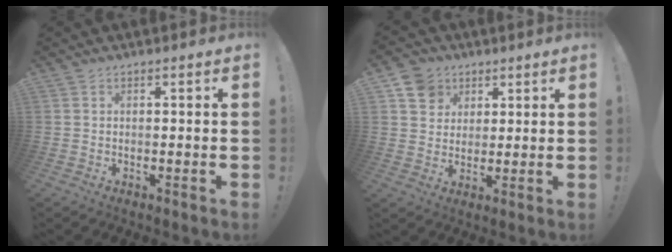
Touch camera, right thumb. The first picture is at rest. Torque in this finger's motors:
{"motor_torque": [0.08, 0.13, 0.55, 0.05, 0.08]}